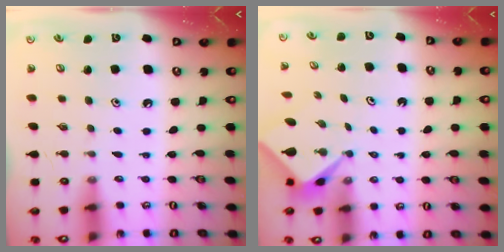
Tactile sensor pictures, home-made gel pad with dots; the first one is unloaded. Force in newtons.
{"total": 2.1, "press": 2.1, "slide": 0.2}